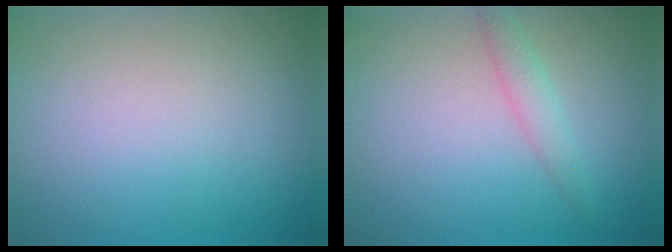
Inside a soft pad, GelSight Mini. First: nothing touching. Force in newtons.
{"total": 1.6, "press": 1.6, "slide": 0.0}